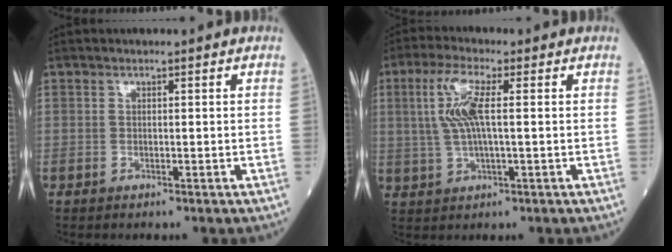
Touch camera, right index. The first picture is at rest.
{"total": 7.1, "force": [1.3, 1.3, 6.8], "torque": [-0.155, 0.010, 0.026]}